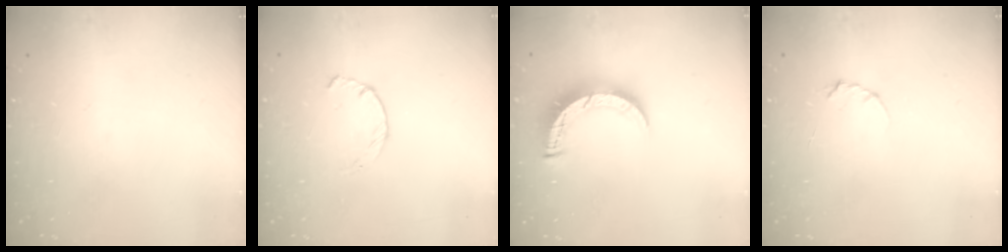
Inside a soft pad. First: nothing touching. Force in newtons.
{"total": 2.2, "press": 2.2, "slide": 0.4}
{"total": 8.6, "press": 8.6, "slide": 0.6}
{"total": 2.3, "press": 2.3, "slide": 0.4}